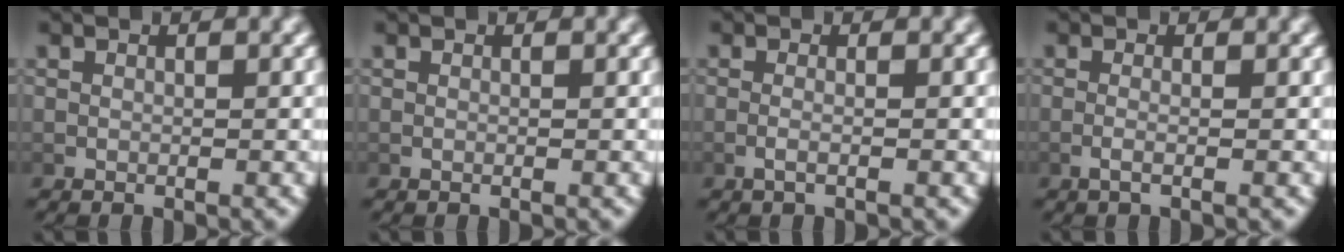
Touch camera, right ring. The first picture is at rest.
{"total": 0.0}
{"total": 1.3, "force": [-0.8, -0.1, 1.0], "torque": [-0.031, -0.009, -0.011]}
{"total": 1.3, "force": [-0.8, 0.0, 1.1], "torque": [-0.034, -0.011, -0.011]}